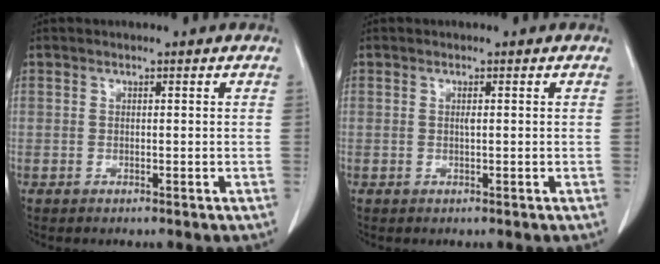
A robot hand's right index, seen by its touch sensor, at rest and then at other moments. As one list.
[{"total": 0.6, "force": [0.1, 0.0, 0.6], "torque": [-0.013, -0.001, 0.001]}]